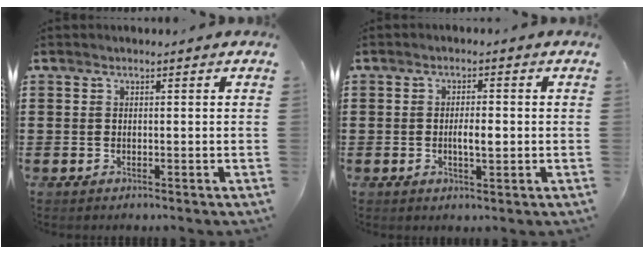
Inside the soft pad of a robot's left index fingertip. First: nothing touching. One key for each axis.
{"total": 3.1, "fx": -0.2, "fy": 0.9, "fz": 2.9, "tx": -0.052, "ty": 0.001, "tz": -0.005}